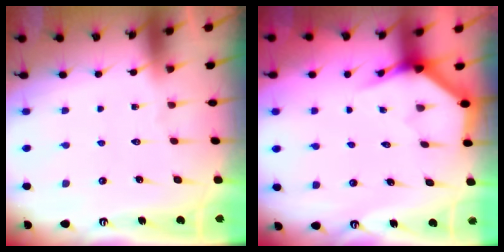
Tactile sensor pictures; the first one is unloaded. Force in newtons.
{"total": 4.0, "press": 4.0, "slide": 0.2}